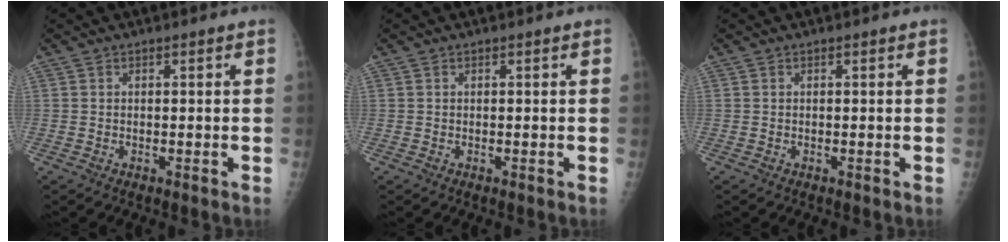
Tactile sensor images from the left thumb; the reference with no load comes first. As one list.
[{"total": 0.0}, {"total": 0.0}]